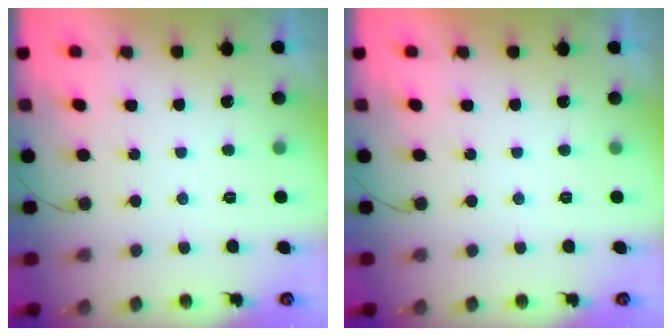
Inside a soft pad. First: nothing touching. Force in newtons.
{"total": 1.9, "press": 1.9, "slide": 0.1}